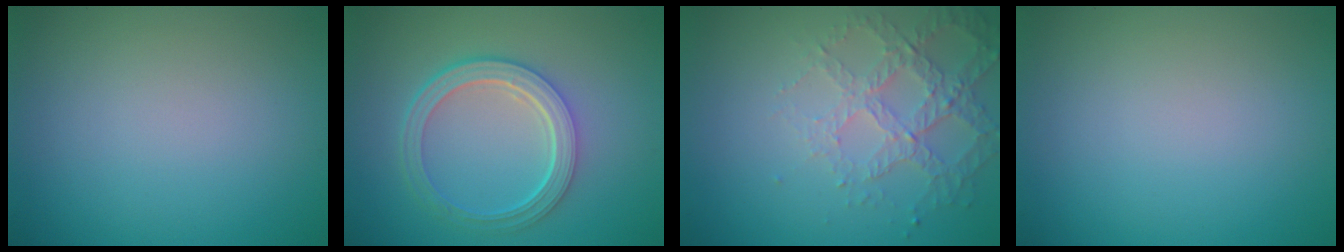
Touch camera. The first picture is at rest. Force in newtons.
{"total": 5.2, "press": 3.8, "slide": 3.4}
{"total": 4.2, "press": 3.1, "slide": 2.9}
{"total": 0.0}